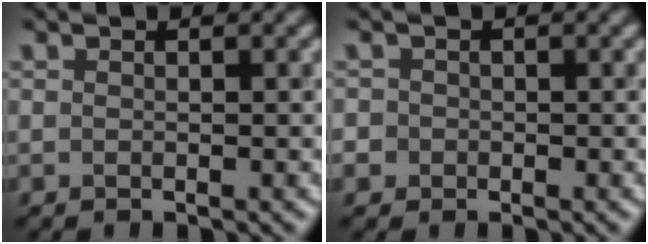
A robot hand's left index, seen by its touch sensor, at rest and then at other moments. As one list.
[{"total": 1.3, "force": [-0.4, 1.3, 0.1], "torque": [0.016, 0.007, -0.009]}]